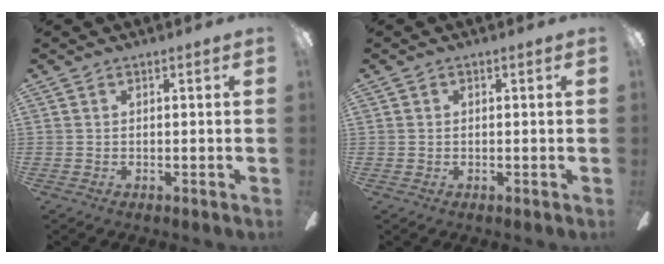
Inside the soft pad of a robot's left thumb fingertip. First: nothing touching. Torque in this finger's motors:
{"motor_torque": [0.00, 0.00, 0.00, 0.00, 0.00]}